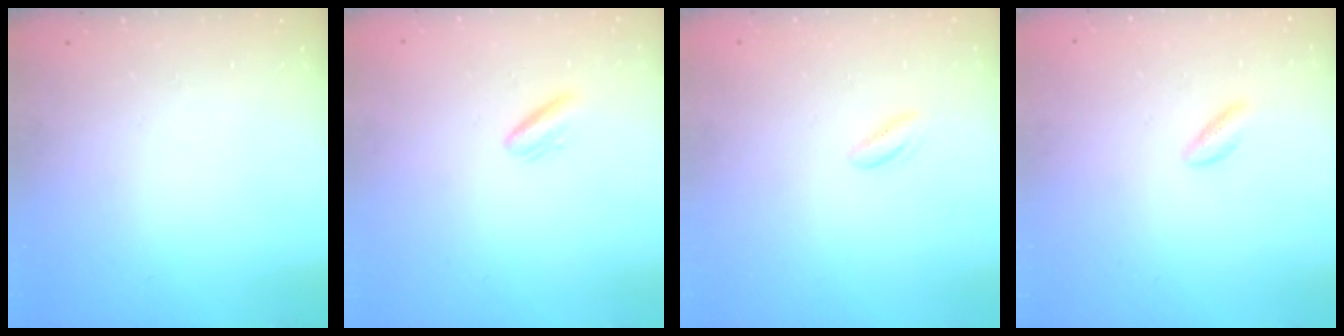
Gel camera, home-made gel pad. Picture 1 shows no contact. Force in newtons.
{"total": 3.0, "press": 2.8, "slide": 1.0}
{"total": 2.6, "press": 2.5, "slide": 0.6}
{"total": 4.6, "press": 4.3, "slide": 1.6}